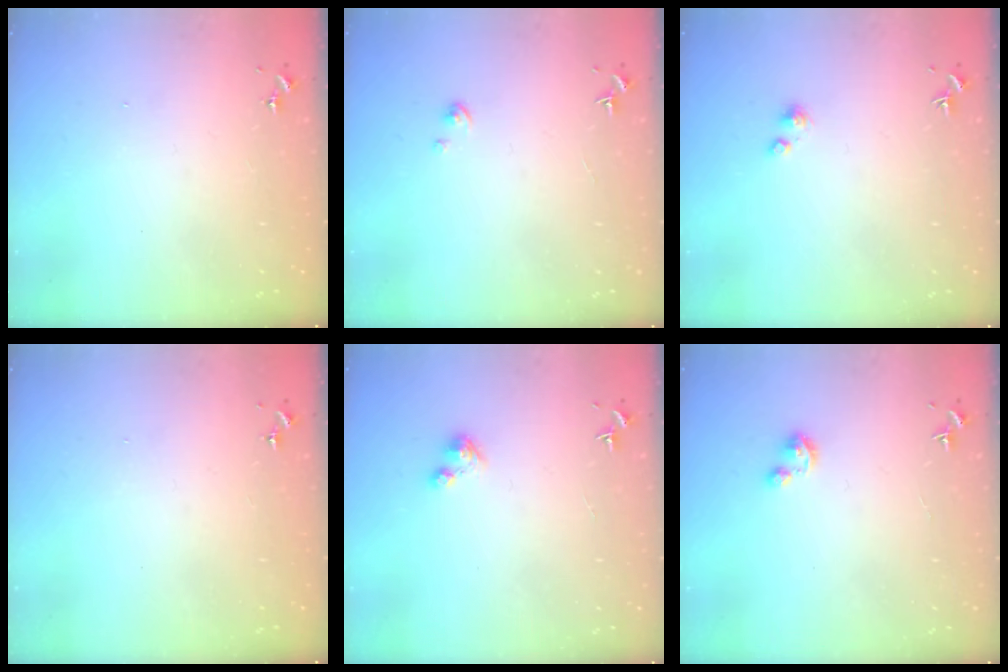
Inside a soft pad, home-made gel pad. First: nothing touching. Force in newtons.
{"total": 1.8, "press": 1.8, "slide": 0.2}
{"total": 2.2, "press": 2.2, "slide": 0.2}
{"total": 0.0}
{"total": 2.4, "press": 2.4, "slide": 0.2}
{"total": 2.7, "press": 2.7, "slide": 0.3}